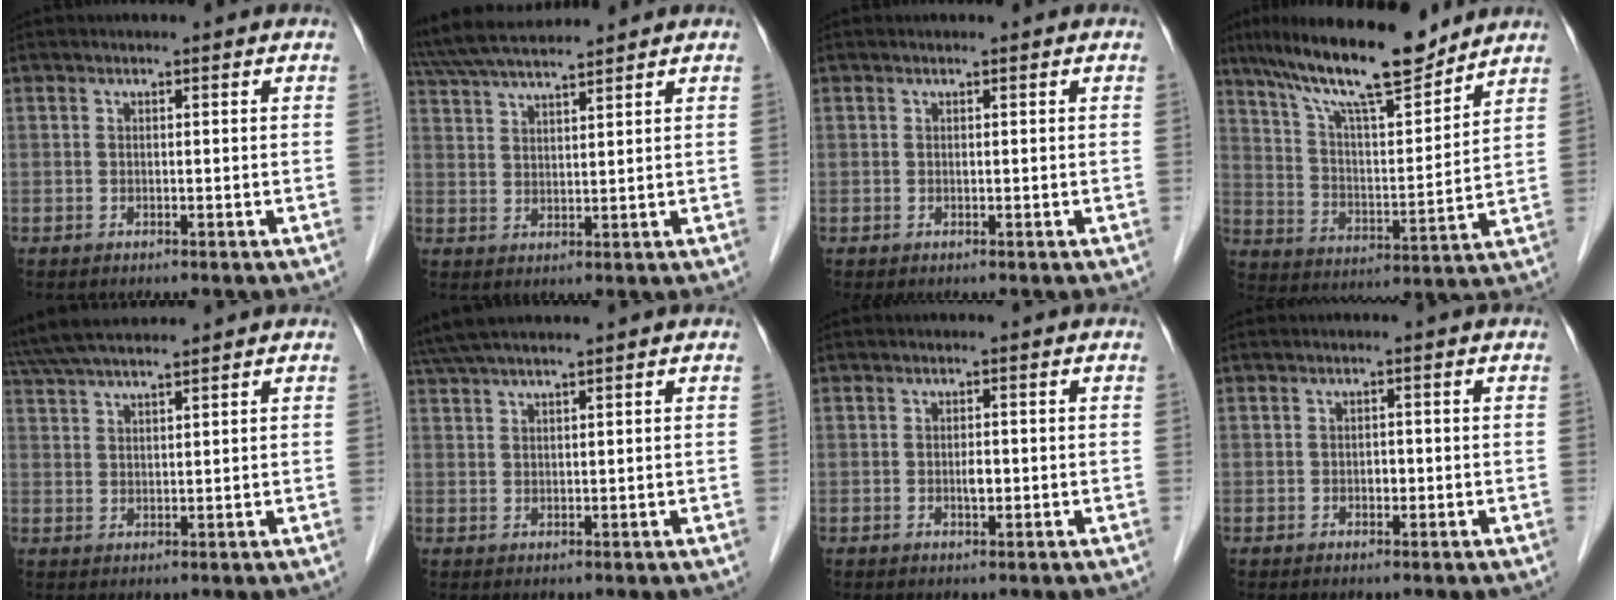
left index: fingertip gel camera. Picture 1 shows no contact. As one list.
[{"total": 10.4, "force": [9.5, 0.4, 4.2], "torque": [-0.084, 0.028, 0.167]}, {"total": 0.0}, {"total": 15.5, "force": [12.9, 2.0, 8.3], "torque": [-0.147, 0.006, 0.227]}, {"total": 9.5, "force": [8.5, 0.4, 4.1], "torque": [-0.080, 0.029, 0.150]}, {"total": 7.5, "force": [6.6, -0.1, 3.7], "torque": [-0.064, 0.035, 0.113]}, {"total": 1.3, "force": [-0.2, 0.5, 1.2], "torque": [-0.022, 0.000, -0.002]}, {"total": 0.9, "force": [-0.2, 0.6, 0.6], "torque": [-0.010, 0.002, -0.005]}]